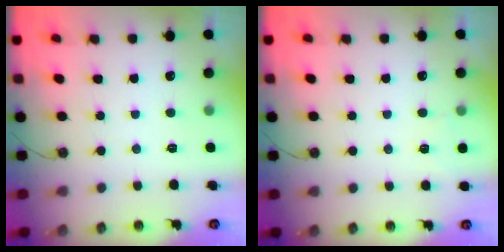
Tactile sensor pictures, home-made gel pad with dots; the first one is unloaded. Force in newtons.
{"total": 3.5, "press": 3.5, "slide": 0.2}